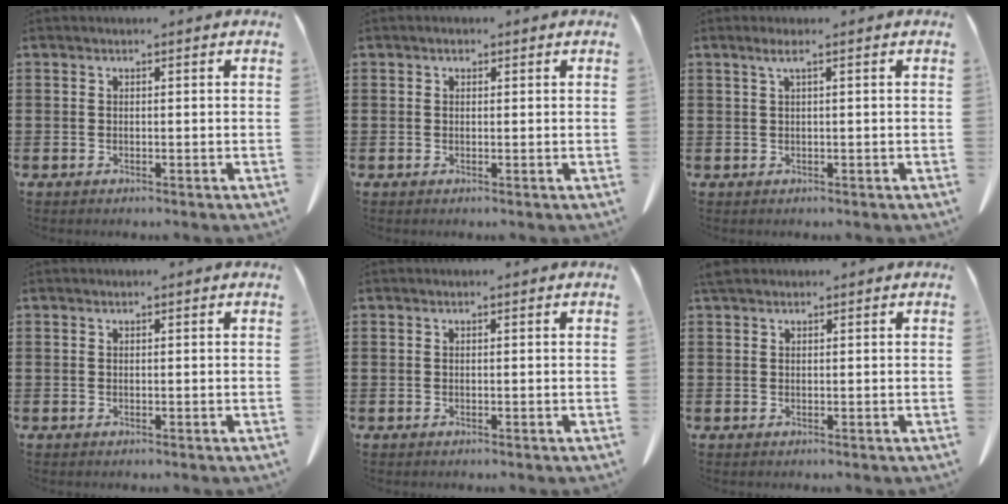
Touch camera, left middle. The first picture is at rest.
{"total": 0.8, "force": [0.1, 0.6, 0.5], "torque": [-0.003, 0.003, -0.001]}
{"total": 1.4, "force": [0.4, -0.1, 1.3], "torque": [-0.026, -0.001, 0.007]}
{"total": 0.0}
{"total": 0.0}
{"total": 1.3, "force": [1.1, 0.5, 0.6], "torque": [-0.017, 0.001, 0.022]}